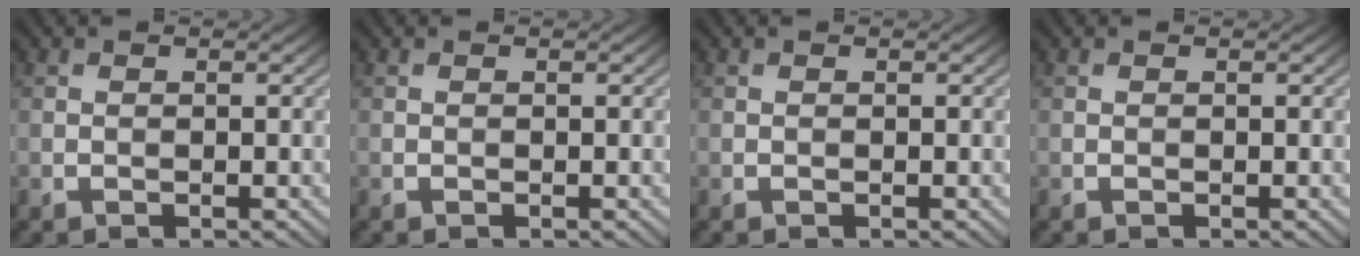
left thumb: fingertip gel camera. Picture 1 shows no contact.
{"total": 0.0}
{"total": 0.0}
{"total": 0.0}